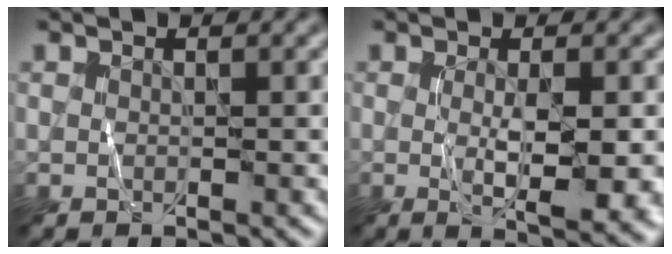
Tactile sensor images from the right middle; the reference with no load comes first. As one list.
[{"total": 5.2, "force": [-0.6, 1.1, 5.0], "torque": [-0.084, -0.011, -0.003]}]